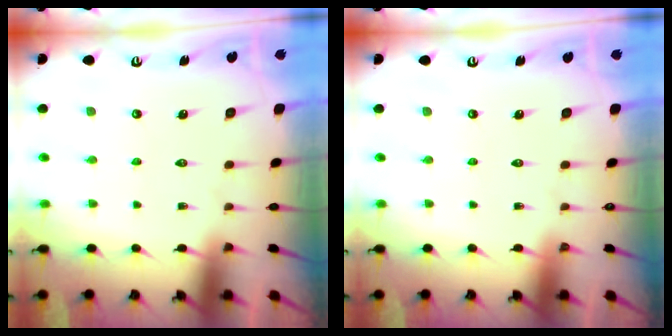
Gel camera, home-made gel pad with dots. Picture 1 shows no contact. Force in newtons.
{"total": 0.0}